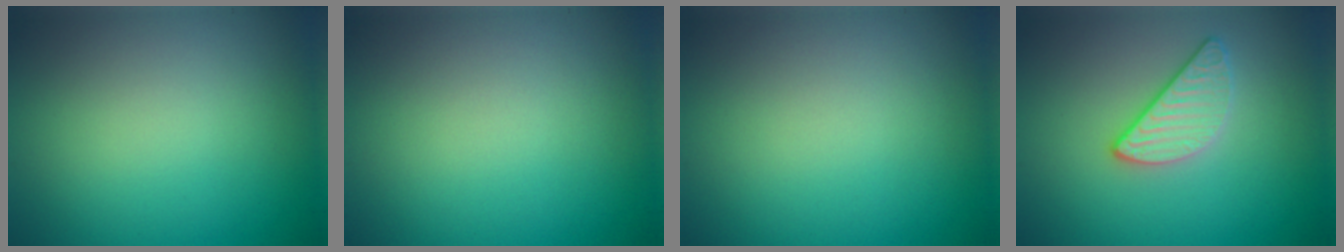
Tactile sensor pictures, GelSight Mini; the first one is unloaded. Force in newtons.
{"total": 0.0}
{"total": 0.0}
{"total": 2.5, "press": 2.3, "slide": 1.0}